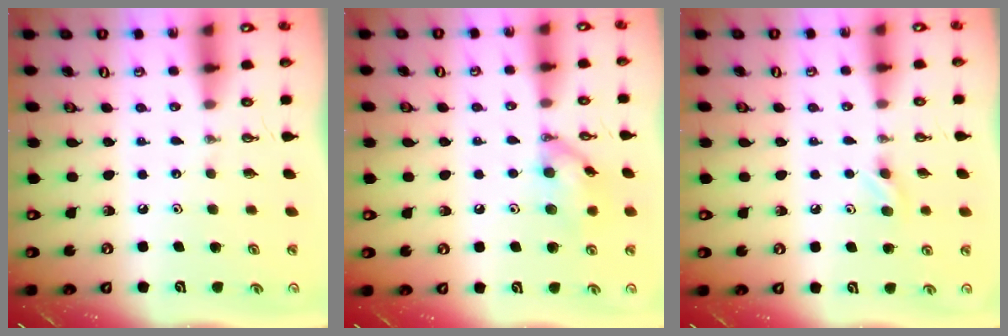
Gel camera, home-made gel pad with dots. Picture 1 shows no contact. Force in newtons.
{"total": 10.9, "press": 10.9, "slide": 1.1}
{"total": 4.4, "press": 4.2, "slide": 1.3}